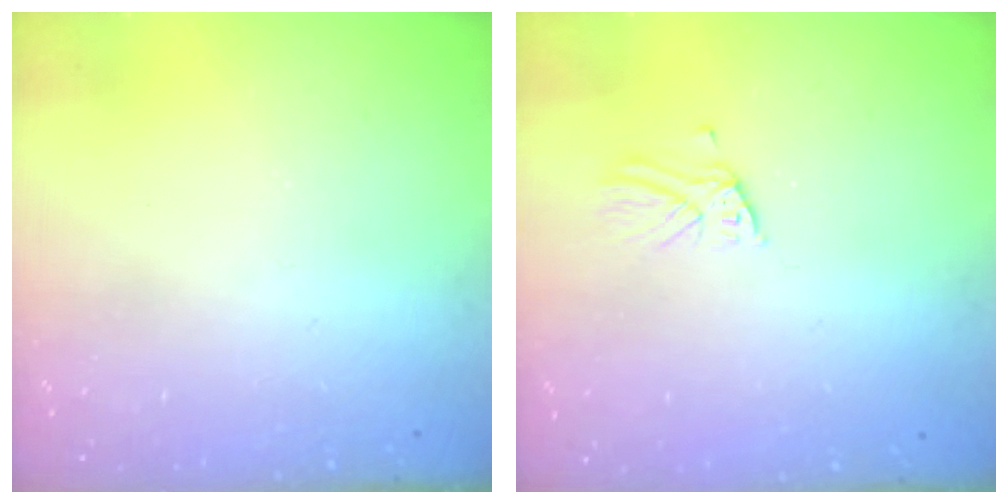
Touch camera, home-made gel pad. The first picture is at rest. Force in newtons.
{"total": 2.1, "press": 2.1, "slide": 0.1}